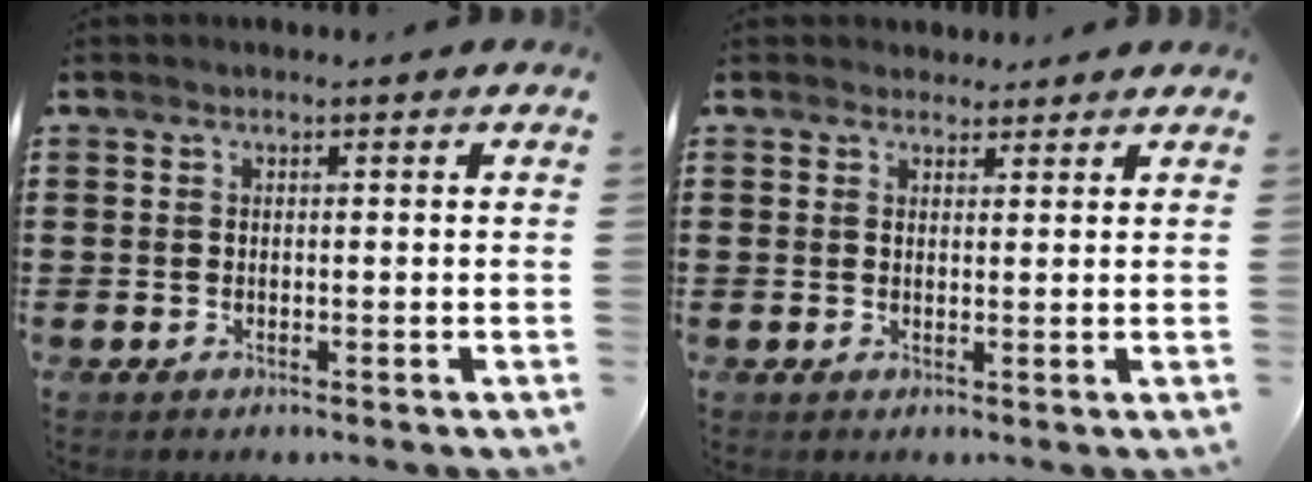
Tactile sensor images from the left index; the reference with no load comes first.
{"total": 2.0, "force": [1.8, 0.9, 0.1], "torque": [0.001, 0.002, 0.033]}